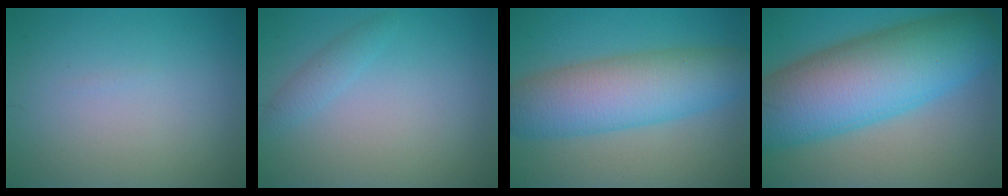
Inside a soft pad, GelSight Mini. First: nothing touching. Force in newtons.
{"total": 1.4, "press": 1.4, "slide": 0.1}
{"total": 8.3, "press": 8.2, "slide": 0.4}
{"total": 13.4, "press": 13.4, "slide": 0.1}